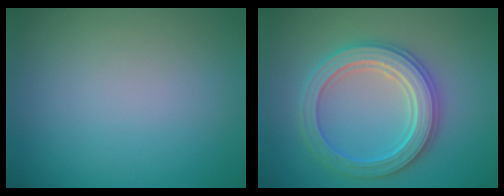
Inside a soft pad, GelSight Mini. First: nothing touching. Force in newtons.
{"total": 5.5, "press": 5.5, "slide": 0.9}